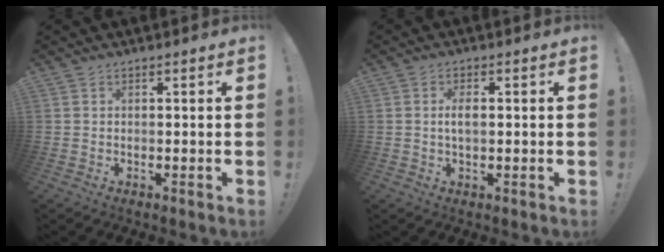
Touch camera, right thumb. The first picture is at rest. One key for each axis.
{"total": 3.0, "fx": 0.1, "fy": 1.2, "fz": 2.7, "tx": -0.044, "ty": 0.003, "tz": 0.000}